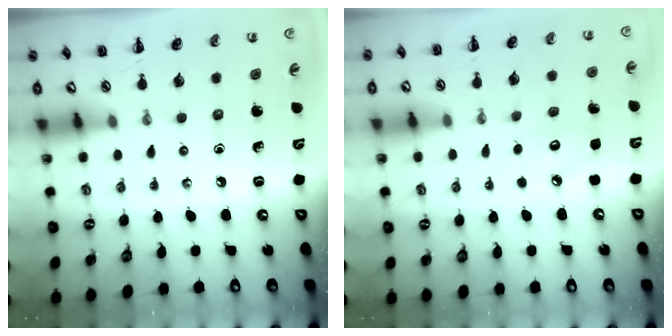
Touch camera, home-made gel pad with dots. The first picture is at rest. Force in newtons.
{"total": 4.2, "press": 4.0, "slide": 1.3}